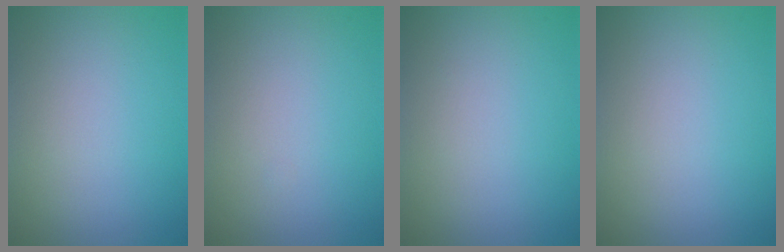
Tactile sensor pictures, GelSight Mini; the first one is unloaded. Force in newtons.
{"total": 0.0}
{"total": 0.0}
{"total": 0.0}